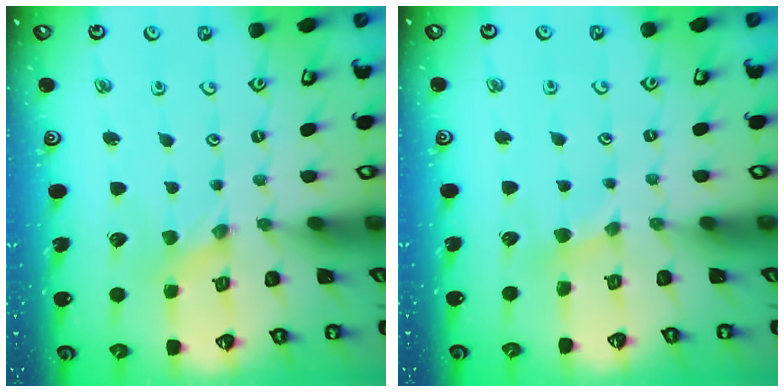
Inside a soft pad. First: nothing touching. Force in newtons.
{"total": 2.1, "press": 2.0, "slide": 0.4}